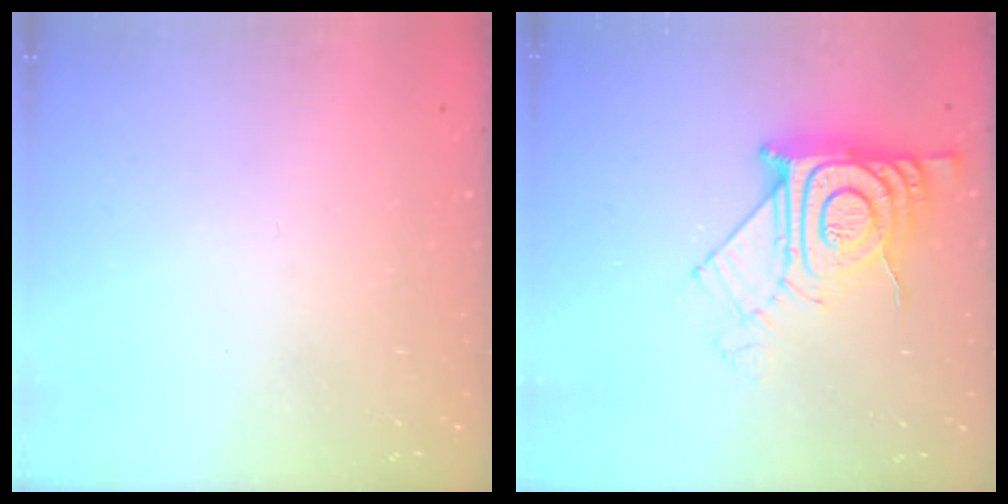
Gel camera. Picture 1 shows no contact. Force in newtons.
{"total": 18.7, "press": 18.6, "slide": 1.4}